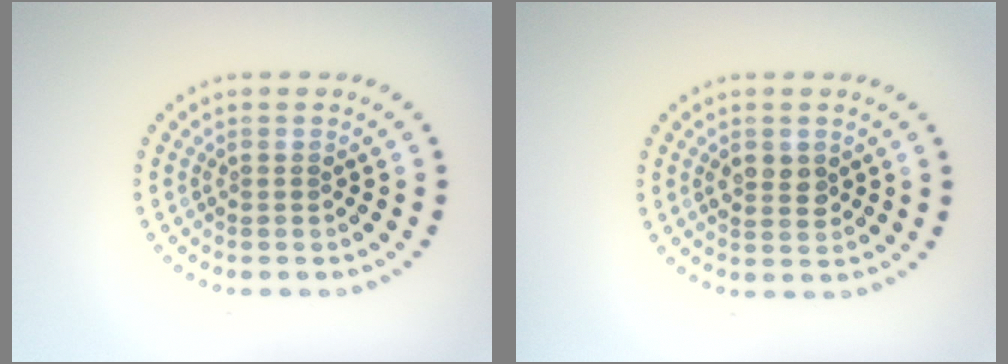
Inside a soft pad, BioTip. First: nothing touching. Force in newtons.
{"total": 2.1, "press": 2.0, "slide": 0.3}